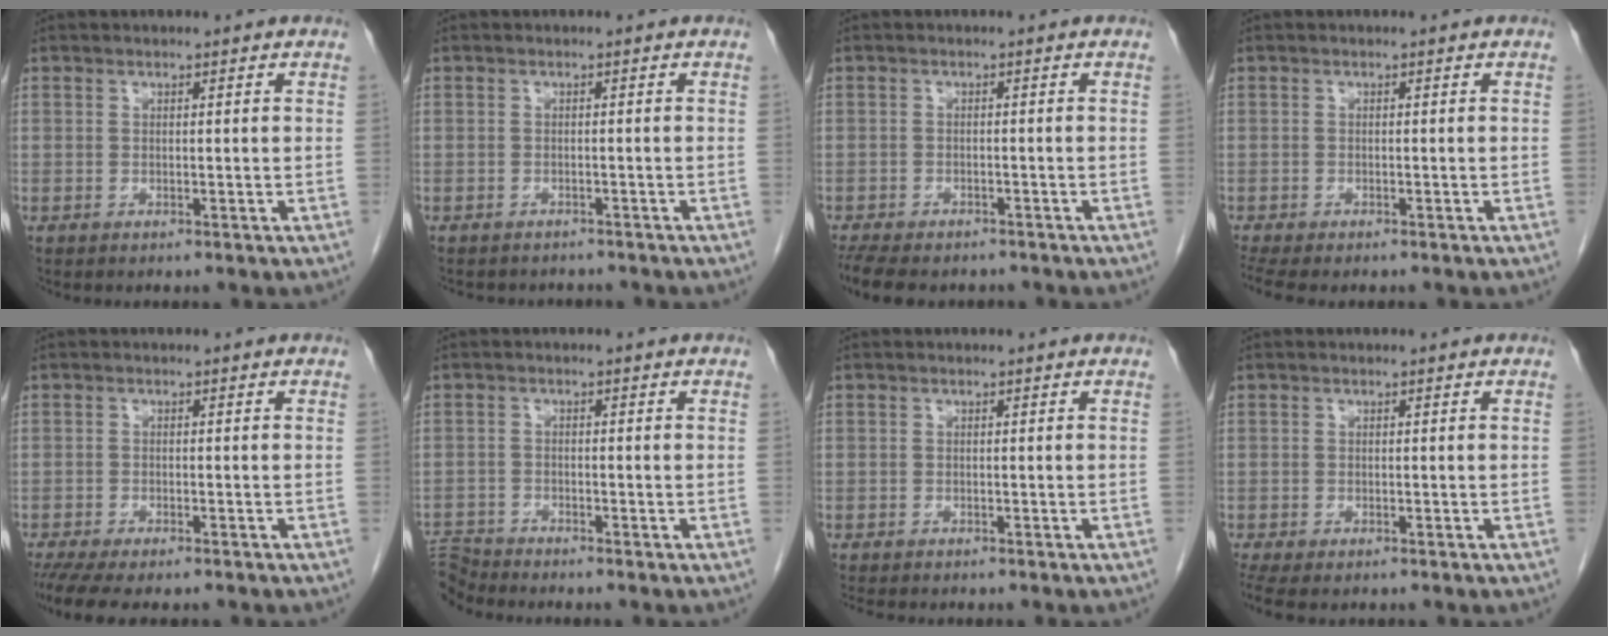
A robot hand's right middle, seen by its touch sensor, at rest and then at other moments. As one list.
[{"total": 5.5, "force": [-5.0, 2.0, 1.2], "torque": [-0.016, 0.001, -0.060]}, {"total": 10.9, "force": [-9.0, 4.0, 4.7], "torque": [-0.102, -0.006, -0.123]}, {"total": 4.7, "force": [-3.8, 1.4, 2.4], "torque": [-0.044, -0.007, -0.059]}, {"total": 8.5, "force": [-7.1, 2.1, 4.3], "torque": [-0.065, -0.010, -0.107]}, {"total": 4.3, "force": [-4.2, -0.6, -0.6], "torque": [0.009, -0.009, -0.082]}, {"total": 3.6, "force": [-3.1, 0.8, 1.6], "torque": [-0.025, -0.007, -0.042]}, {"total": 4.8, "force": [-3.5, 1.8, 2.6], "torque": [-0.051, -0.012, -0.056]}]